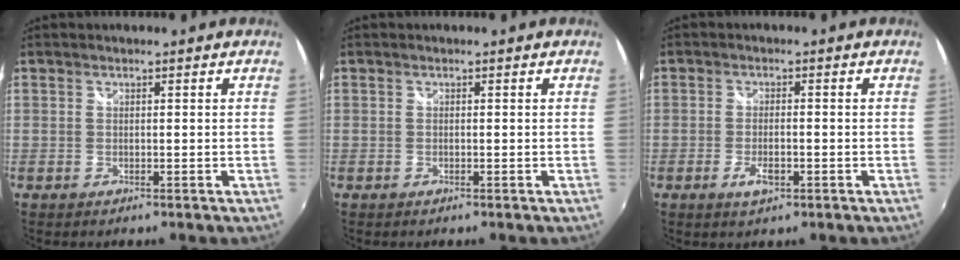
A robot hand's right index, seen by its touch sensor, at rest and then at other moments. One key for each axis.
{"total": 0.0}
{"total": 3.4, "fx": -1.6, "fy": 1.5, "fz": 2.7, "tx": -0.057, "ty": -0.006, "tz": -0.027}